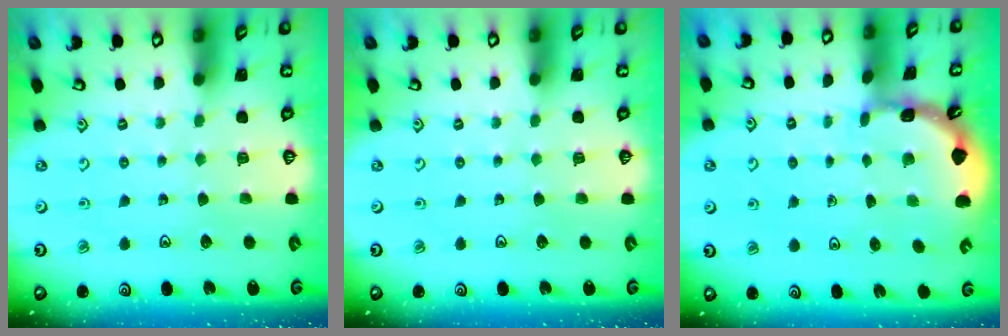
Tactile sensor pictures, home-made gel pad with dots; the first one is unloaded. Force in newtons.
{"total": 0.0}
{"total": 1.8, "press": 1.8, "slide": 0.1}